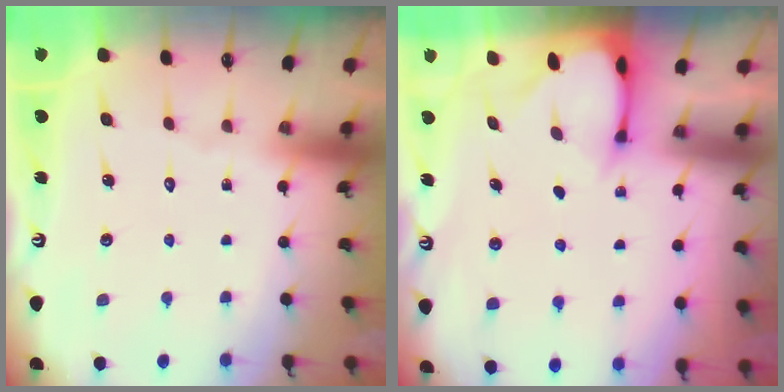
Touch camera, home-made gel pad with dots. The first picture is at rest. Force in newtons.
{"total": 2.1, "press": 2.1, "slide": 0.1}